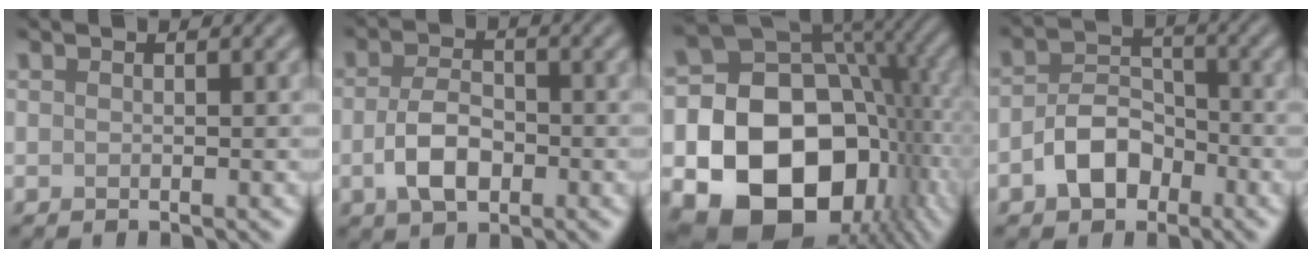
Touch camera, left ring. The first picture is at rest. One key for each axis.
{"total": 4.4, "fx": -1.1, "fy": 2.6, "fz": 3.3, "tx": -0.071, "ty": -0.001, "tz": -0.024}
{"total": 18.7, "fx": -4.8, "fy": 14.5, "fz": 10.9, "tx": -0.182, "ty": -0.023, "tz": -0.078}
{"total": 4.7, "fx": -2.2, "fy": 3.2, "fz": 2.7, "tx": -0.047, "ty": 0.006, "tz": -0.046}